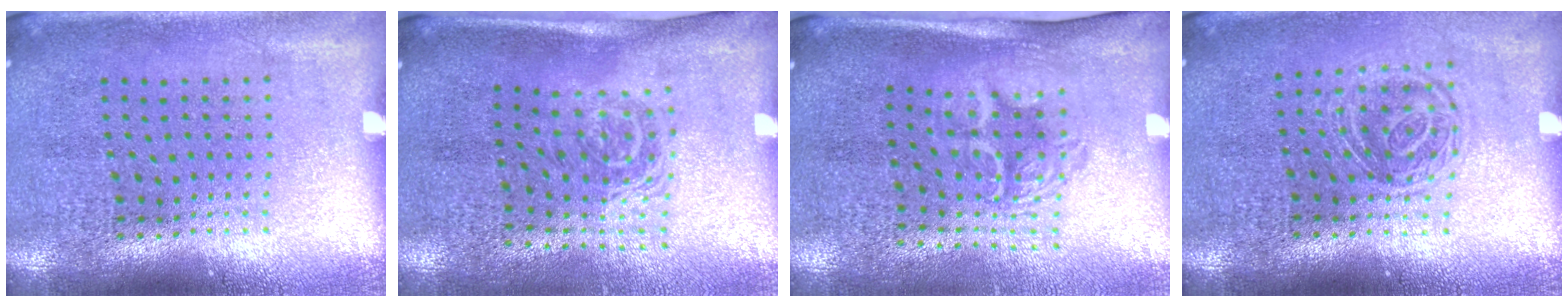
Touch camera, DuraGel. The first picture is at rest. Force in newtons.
{"total": 1.6, "press": 1.1, "slide": 1.1}
{"total": 1.7, "press": 1.3, "slide": 1.2}
{"total": 1.3, "press": 1.1, "slide": 0.7}